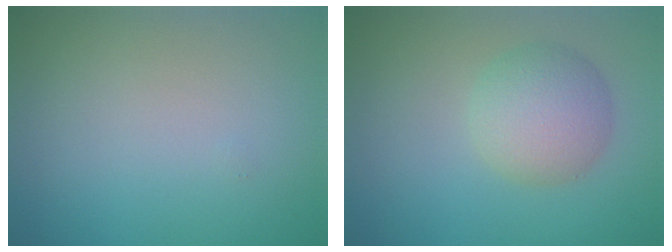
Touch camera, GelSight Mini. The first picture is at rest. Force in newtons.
{"total": 4.3, "press": 4.3, "slide": 0.0}